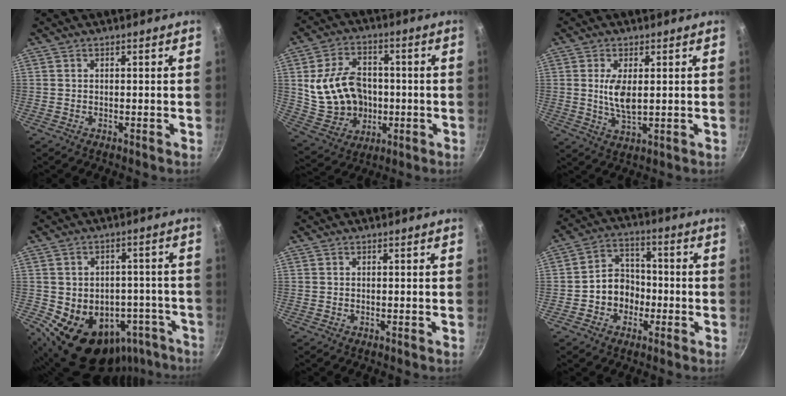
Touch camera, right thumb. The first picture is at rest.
{"total": 15.8, "force": [0.0, 12.2, 10.0], "torque": [-0.164, 0.013, 0.020]}
{"total": 6.0, "force": [0.9, 2.6, 5.3], "torque": [-0.100, -0.012, 0.021]}
{"total": 19.2, "force": [-8.1, 14.3, 9.9], "torque": [-0.120, 0.035, -0.080]}
{"total": 0.0}
{"total": 8.2, "force": [-2.2, 6.9, 3.9], "torque": [-0.017, 0.032, -0.042]}